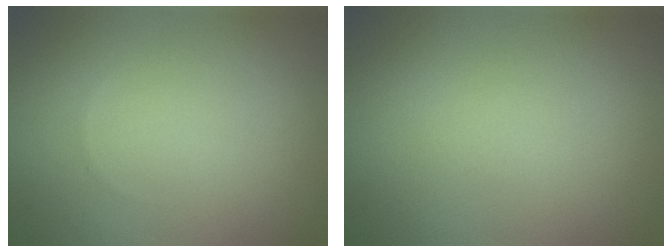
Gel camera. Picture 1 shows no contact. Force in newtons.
{"total": 0.0}